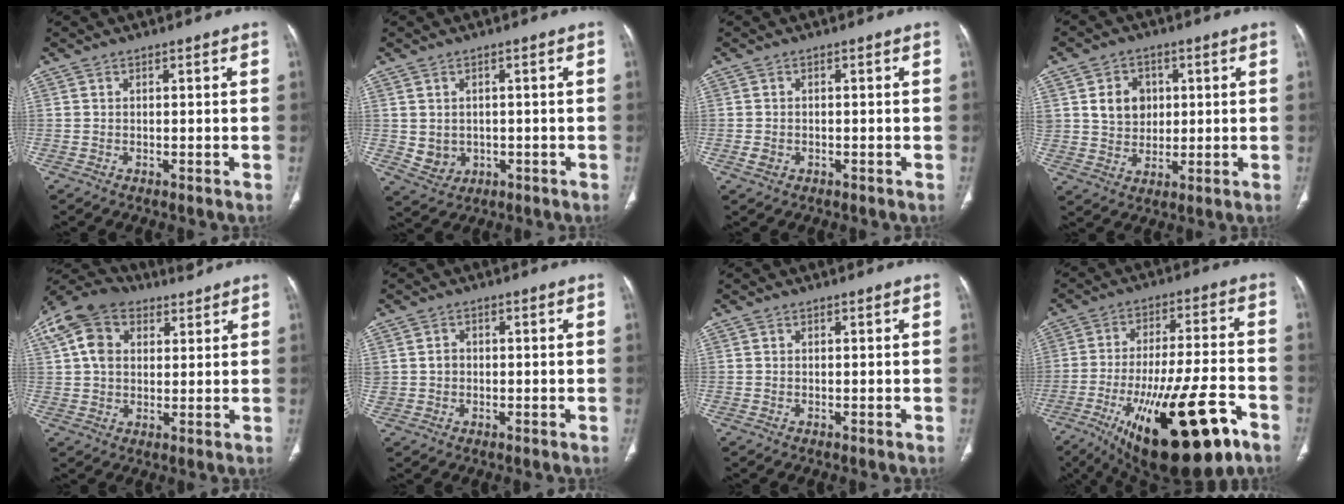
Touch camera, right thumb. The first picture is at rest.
{"total": 4.2, "force": [-0.3, 3.7, 2.0], "torque": [-0.021, 0.002, 0.009]}
{"total": 1.6, "force": [-0.6, 1.2, 0.8], "torque": [-0.015, 0.004, -0.009]}
{"total": 8.0, "force": [2.0, 6.7, 3.9], "torque": [-0.030, -0.008, 0.042]}
{"total": 12.5, "force": [5.6, 8.3, 7.4], "torque": [-0.141, 0.019, 0.101]}
{"total": 2.4, "force": [0.2, 2.1, 1.1], "torque": [-0.013, 0.005, 0.007]}
{"total": 0.0}
{"total": 26.0, "force": [-12.8, 8.2, 21.1], "torque": [-0.327, 0.037, -0.192]}